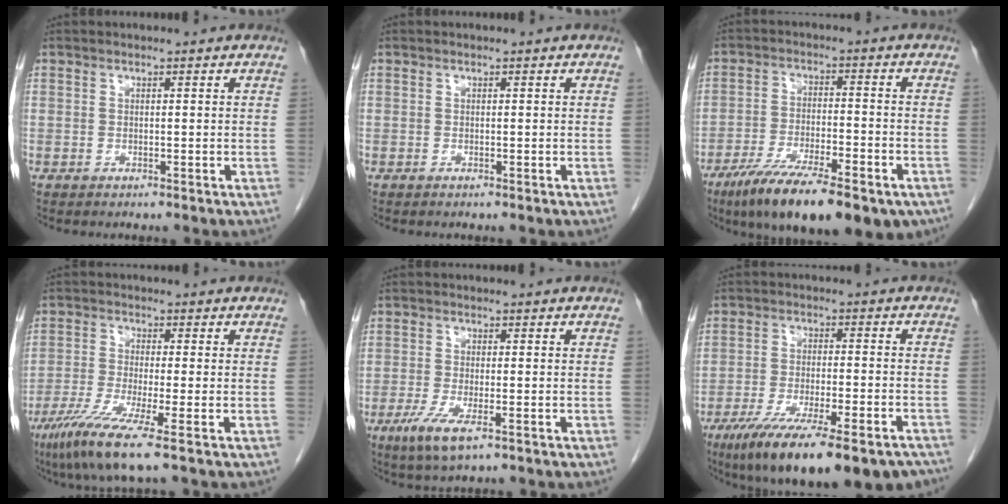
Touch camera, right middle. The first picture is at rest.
{"total": 0.0}
{"total": 18.6, "force": [-12.6, 4.8, 12.8], "torque": [-0.176, -0.022, -0.197]}
{"total": 8.3, "force": [-4.9, -0.6, 6.7], "torque": [-0.130, -0.029, -0.092]}
{"total": 5.1, "force": [-2.7, 1.0, 4.3], "torque": [-0.094, -0.017, -0.045]}
{"total": 21.5, "force": [-16.2, 4.3, 13.4], "torque": [-0.177, -0.026, -0.236]}